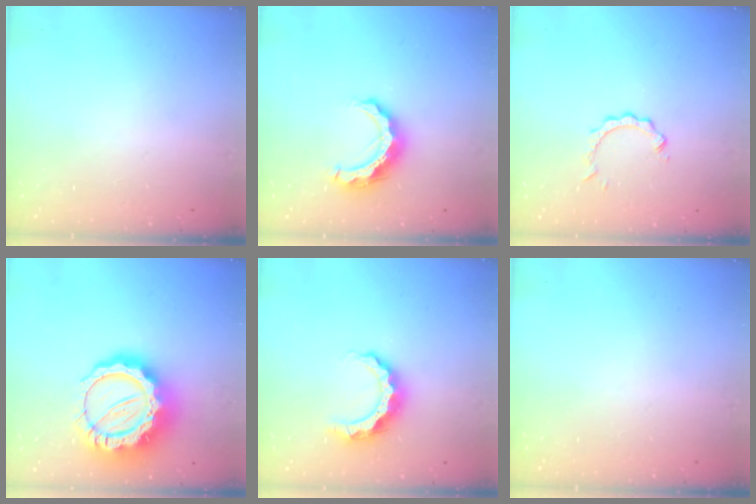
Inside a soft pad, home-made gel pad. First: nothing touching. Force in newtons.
{"total": 10.1, "press": 10.1, "slide": 0.4}
{"total": 3.8, "press": 3.7, "slide": 0.4}
{"total": 21.8, "press": 21.7, "slide": 2.0}
{"total": 8.4, "press": 8.4, "slide": 0.3}
{"total": 0.0}